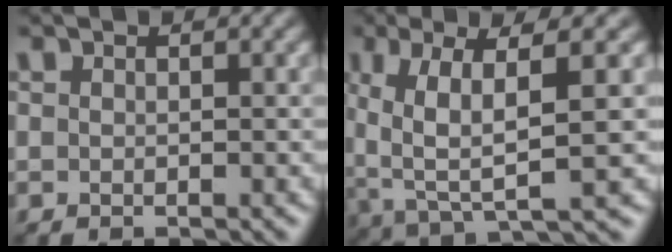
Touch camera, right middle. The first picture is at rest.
{"total": 7.8, "force": [1.0, 1.9, 7.5], "torque": [-0.147, 0.000, 0.019]}